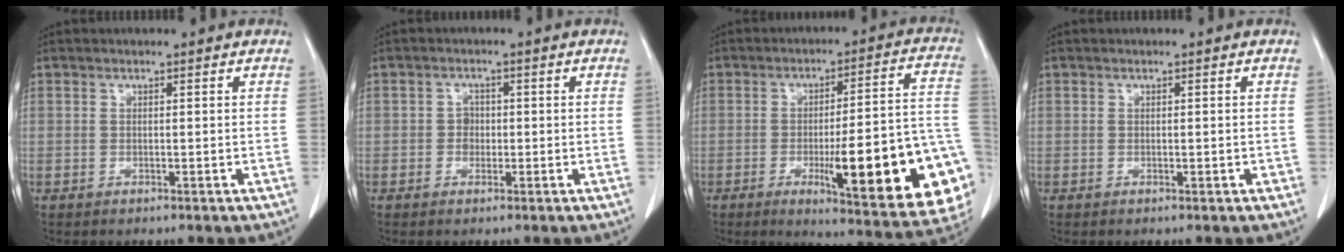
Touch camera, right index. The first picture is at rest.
{"total": 1.9, "force": [-0.2, 1.6, 0.9], "torque": [-0.009, 0.006, -0.004]}
{"total": 23.5, "force": [-6.7, 3.3, 22.3], "torque": [-0.205, 0.005, -0.078]}
{"total": 0.7, "force": [-0.1, 0.2, 0.7], "torque": [-0.012, 0.000, 0.001]}